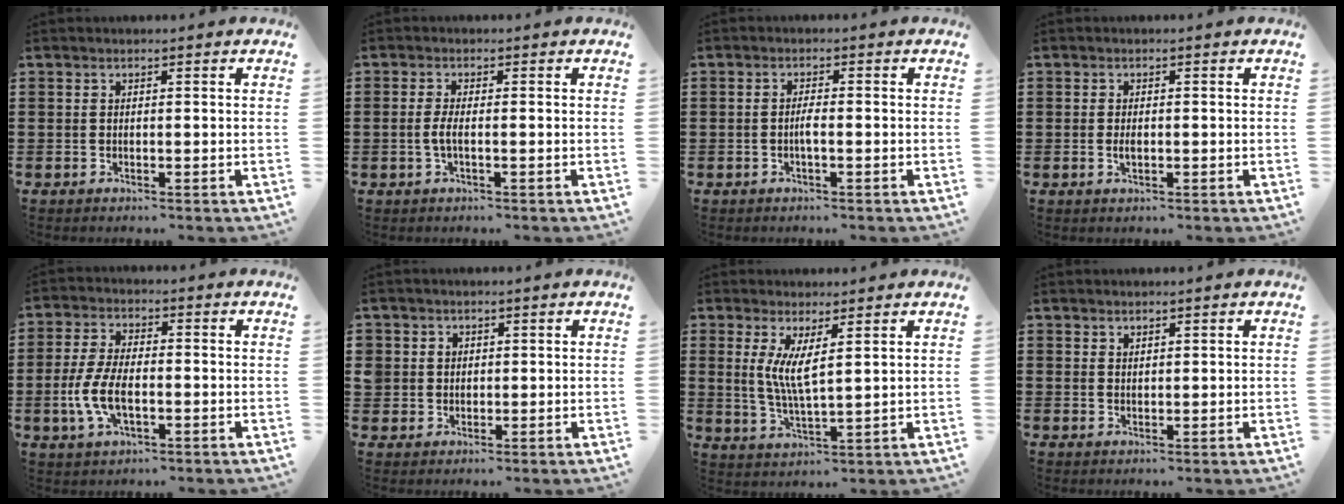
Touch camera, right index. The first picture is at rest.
{"total": 2.4, "force": [-0.6, 0.4, 2.3], "torque": [-0.056, -0.007, -0.017]}
{"total": 1.8, "force": [-0.6, 0.2, 1.6], "torque": [-0.038, -0.002, -0.015]}
{"total": 1.4, "force": [-0.3, 0.7, 1.2], "torque": [-0.022, 0.000, -0.006]}
{"total": 7.1, "force": [-1.9, 3.3, 6.0], "torque": [-0.136, -0.004, -0.039]}
{"total": 2.5, "force": [0.7, 2.4, 0.3], "torque": [-0.018, 0.012, 0.011]}
{"total": 5.2, "force": [1.9, 1.0, 4.8], "torque": [-0.100, -0.004, 0.033]}
{"total": 1.2, "force": [1.1, 0.5, 0.0], "torque": [-0.003, 0.001, 0.022]}